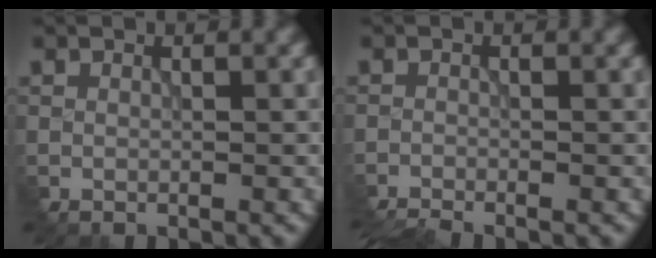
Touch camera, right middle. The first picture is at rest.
{"total": 3.9, "force": [-3.1, 1.2, 2.0], "torque": [-0.017, -0.007, -0.039]}